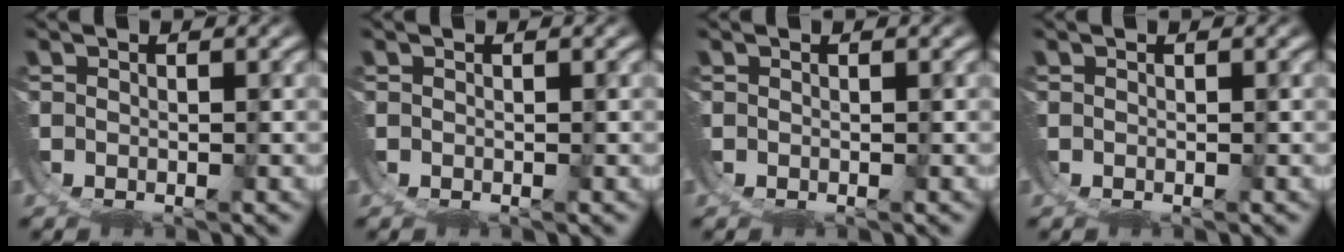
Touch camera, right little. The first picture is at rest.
{"total": 0.0}
{"total": 0.0}
{"total": 0.0}